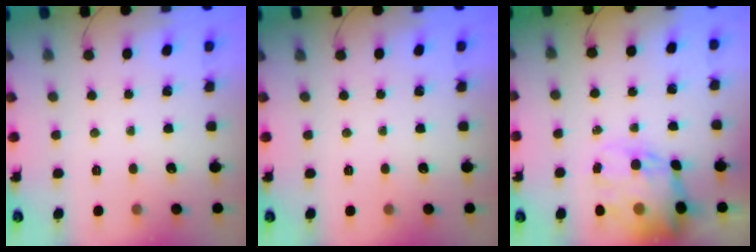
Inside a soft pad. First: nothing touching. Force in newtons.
{"total": 0.0}
{"total": 16.0, "press": 15.6, "slide": 3.6}